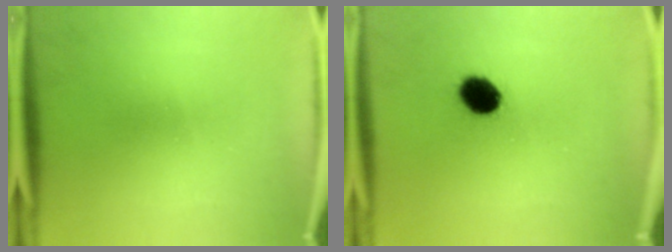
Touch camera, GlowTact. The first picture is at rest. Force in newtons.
{"total": 7.6}